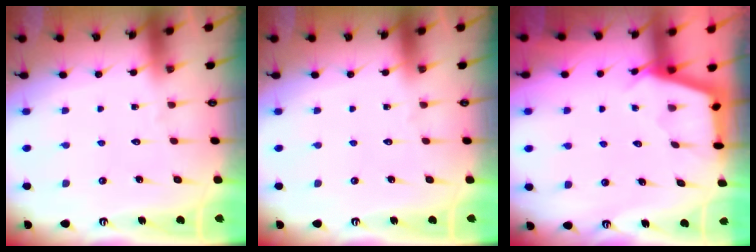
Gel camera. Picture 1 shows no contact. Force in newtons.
{"total": 0.0}
{"total": 2.8, "press": 2.8, "slide": 0.3}